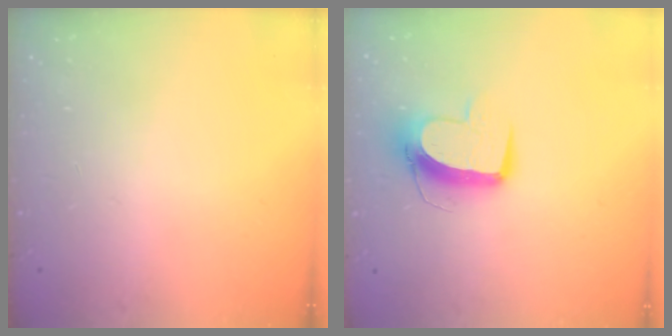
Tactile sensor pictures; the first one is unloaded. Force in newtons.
{"total": 10.4, "press": 10.3, "slide": 1.0}